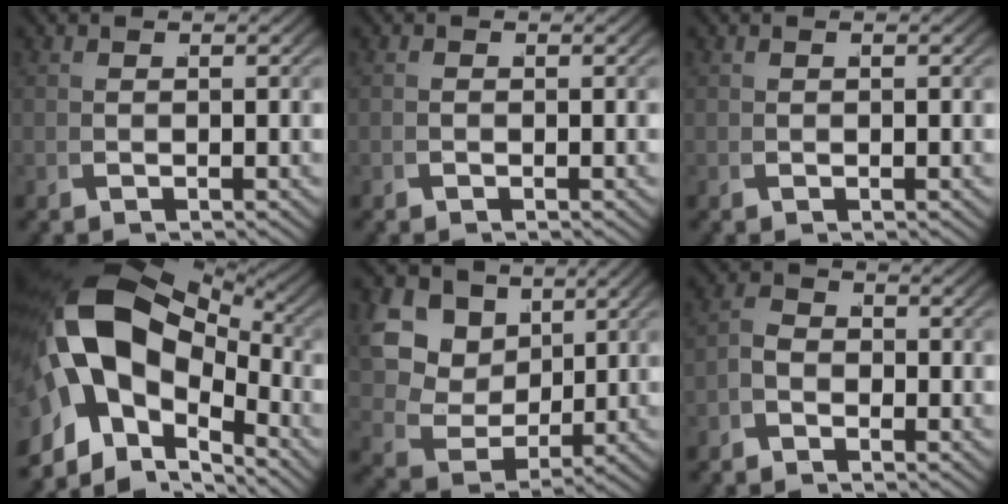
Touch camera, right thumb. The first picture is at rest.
{"total": 0.0}
{"total": 0.0}
{"total": 17.4, "force": [-0.5, 11.7, 12.9], "torque": [-0.278, -0.060, 0.023]}
{"total": 11.1, "force": [2.1, 8.8, 6.5], "torque": [-0.149, -0.029, 0.041]}
{"total": 1.9, "force": [-1.0, 1.2, 0.9], "torque": [-0.011, -0.005, -0.022]}